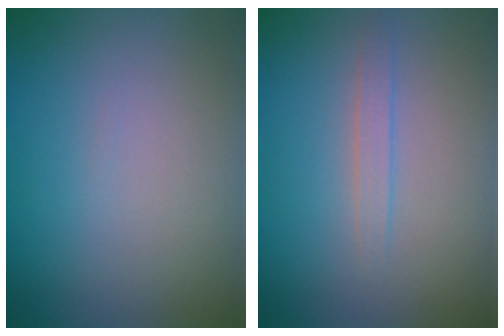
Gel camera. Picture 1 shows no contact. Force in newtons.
{"total": 1.3, "press": 1.3, "slide": 0.1}